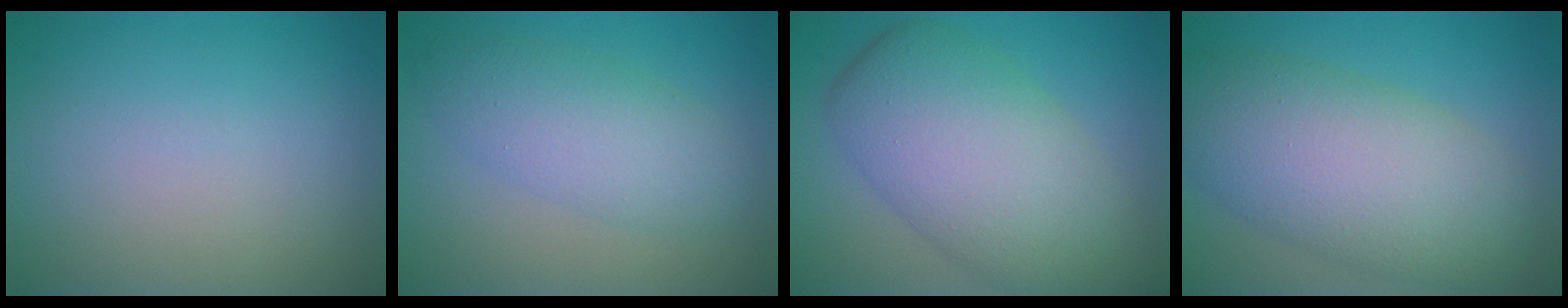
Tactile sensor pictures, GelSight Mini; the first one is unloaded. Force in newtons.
{"total": 4.5, "press": 4.5, "slide": 0.1}
{"total": 9.6, "press": 9.6, "slide": 0.3}
{"total": 9.3, "press": 9.3, "slide": 0.6}